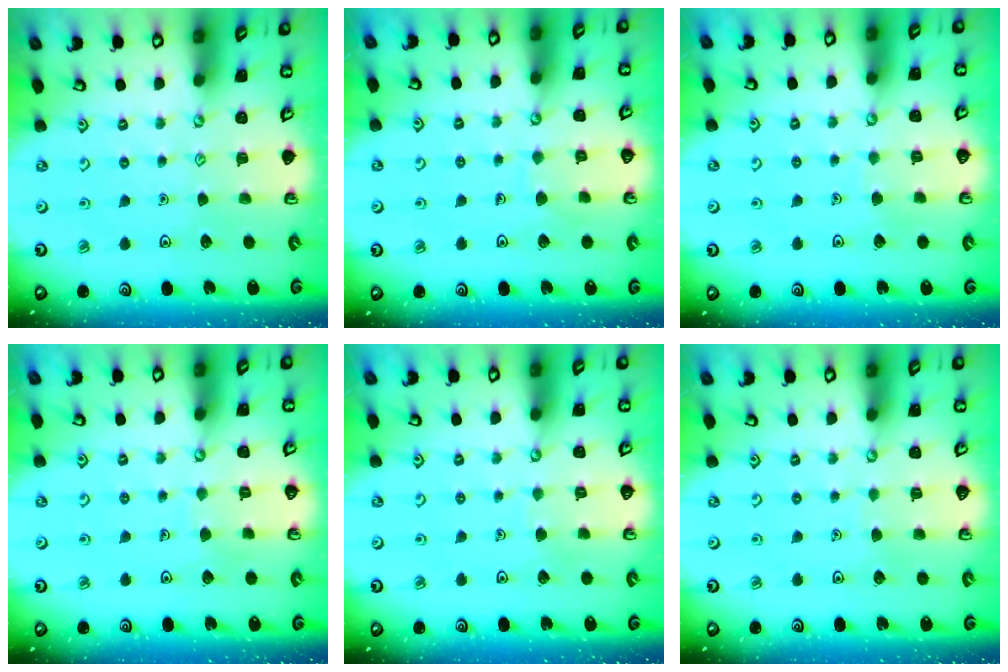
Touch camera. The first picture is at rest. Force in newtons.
{"total": 4.3, "press": 4.3, "slide": 0.3}
{"total": 2.3, "press": 2.3, "slide": 0.1}
{"total": 2.7, "press": 2.7, "slide": 0.1}
{"total": 2.3, "press": 2.3, "slide": 0.1}
{"total": 1.4, "press": 1.4, "slide": 0.1}